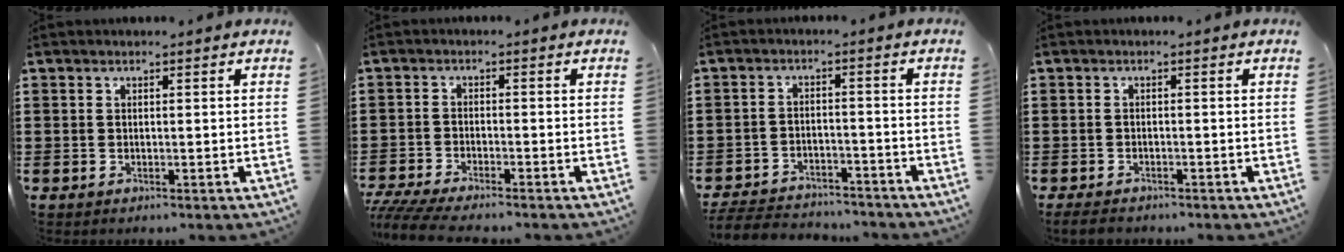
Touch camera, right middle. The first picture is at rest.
{"total": 3.6, "force": [-3.4, 0.1, 1.1], "torque": [-0.033, -0.011, -0.071]}
{"total": 4.7, "force": [-4.6, 0.8, 0.3], "torque": [-0.011, 0.008, -0.097]}
{"total": 1.4, "force": [-1.3, 0.4, 0.4], "torque": [-0.010, 0.001, -0.026]}